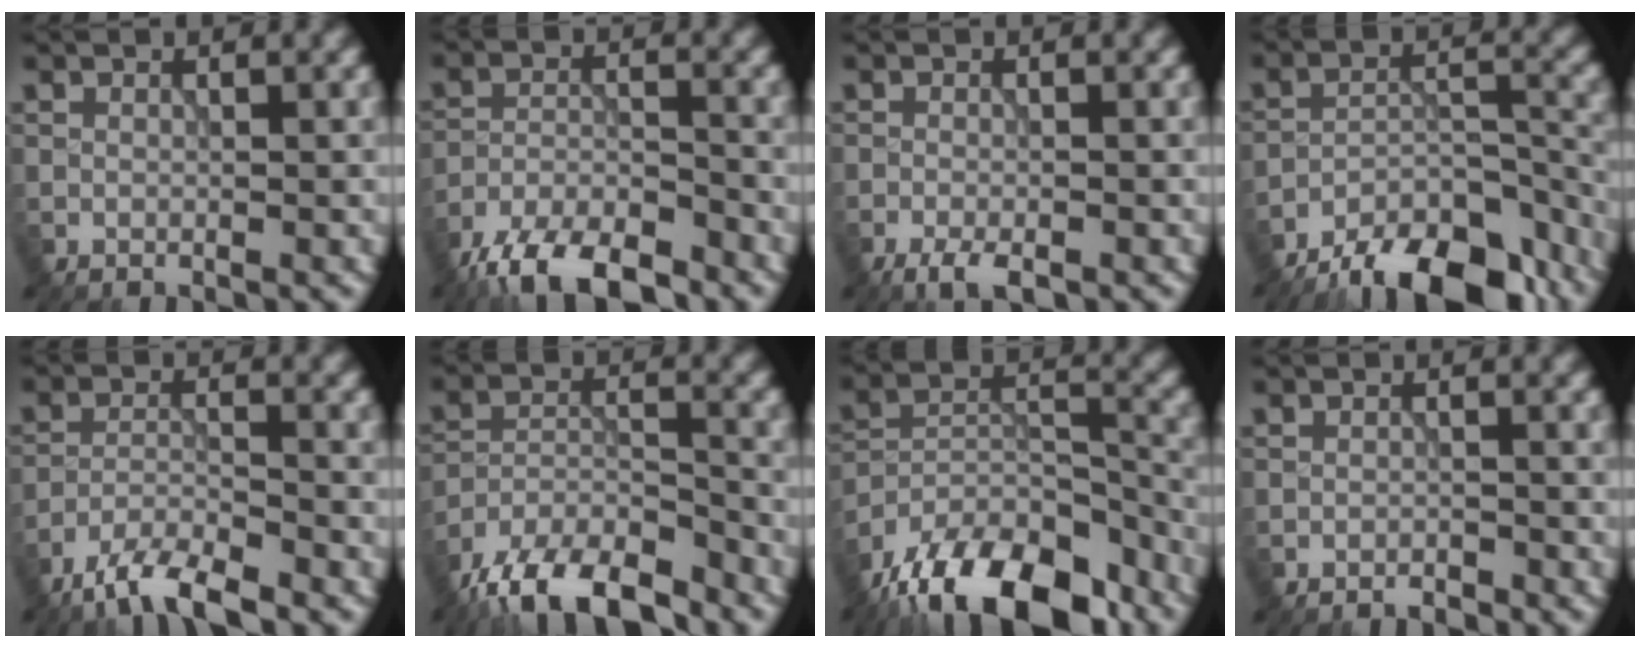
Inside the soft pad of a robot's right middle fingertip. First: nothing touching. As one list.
[{"total": 8.3, "force": [-6.7, 2.5, 4.2], "torque": [-0.069, -0.005, -0.130]}, {"total": 2.7, "force": [-1.9, 0.8, 1.8], "torque": [-0.036, -0.004, -0.036]}, {"total": 12.4, "force": [-10.1, 3.9, 6.0], "torque": [-0.090, -0.005, -0.157]}, {"total": 6.0, "force": [-4.8, 1.4, 3.2], "torque": [-0.060, -0.006, -0.093]}, {"total": 10.1, "force": [-8.3, 3.2, 5.0], "torque": [-0.082, -0.009, -0.147]}, {"total": 15.6, "force": [-12.0, 6.1, 7.7], "torque": [-0.152, -0.010, -0.184]}, {"total": 1.2, "force": [-1.1, 0.1, 0.3], "torque": [-0.002, 0.000, -0.022]}]